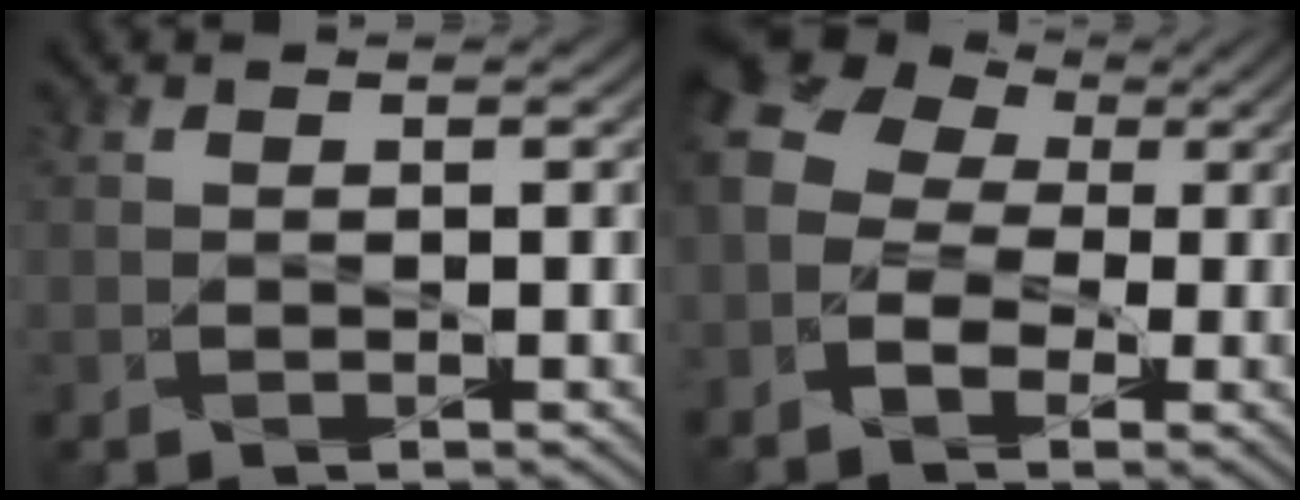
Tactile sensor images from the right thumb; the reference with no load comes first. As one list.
[{"total": 10.3, "force": [-0.8, 8.3, 6.0], "torque": [-0.153, 0.009, -0.034]}]